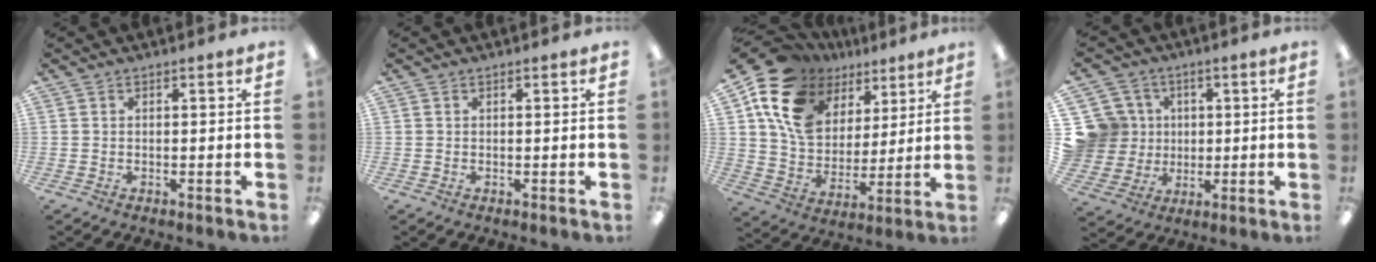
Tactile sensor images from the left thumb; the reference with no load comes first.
{"total": 0.0}
{"total": 17.9, "force": [10.0, 12.4, 8.2], "torque": [-0.175, -0.045, 0.189]}
{"total": 12.8, "force": [1.9, 12.2, 3.0], "torque": [-0.090, 0.005, 0.046]}